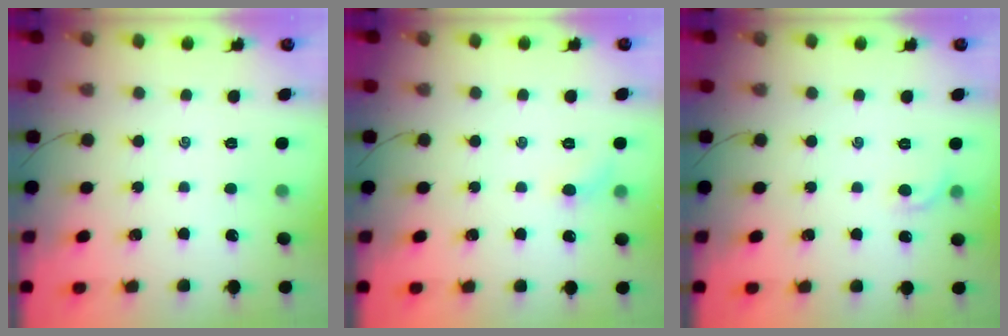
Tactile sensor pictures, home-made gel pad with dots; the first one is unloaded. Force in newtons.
{"total": 5.3, "press": 5.0, "slide": 1.6}
{"total": 4.2, "press": 4.1, "slide": 1.1}